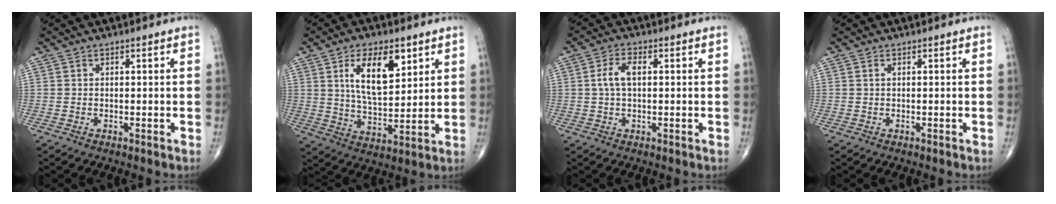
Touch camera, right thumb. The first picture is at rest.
{"total": 12.7, "force": [5.3, 5.9, 9.9], "torque": [-0.144, -0.029, 0.099]}
{"total": 4.7, "force": [0.7, 2.3, 4.0], "torque": [-0.087, 0.010, 0.011]}
{"total": 0.5, "force": [0.2, 0.2, 0.4], "torque": [-0.011, 0.005, 0.004]}